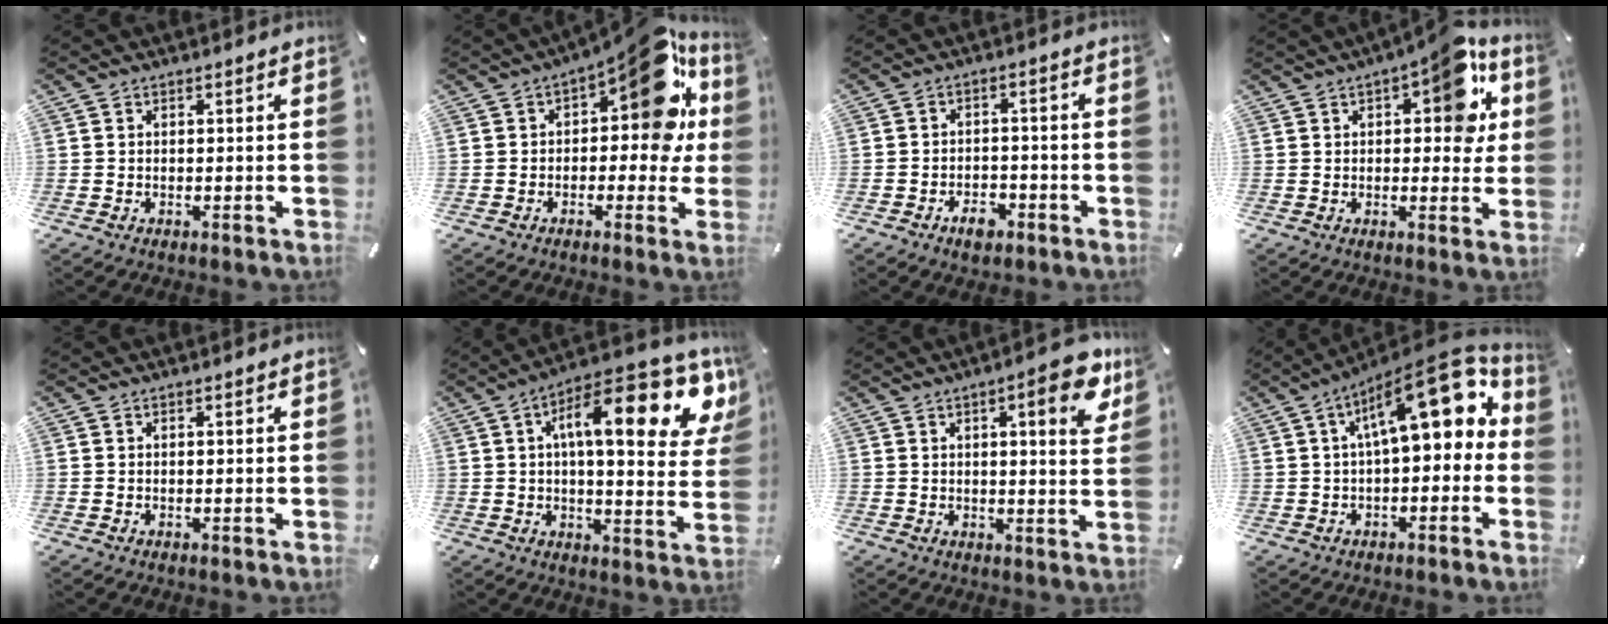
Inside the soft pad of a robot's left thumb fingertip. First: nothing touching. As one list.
[{"total": 18.8, "force": [7.0, 9.3, 14.8], "torque": [-0.183, -0.047, 0.111]}, {"total": 4.5, "force": [-2.8, 2.7, 2.2], "torque": [-0.042, 0.010, -0.050]}, {"total": 12.1, "force": [5.1, 5.8, 9.3], "torque": [-0.101, -0.027, 0.080]}, {"total": 0.0}, {"total": 19.5, "force": [8.0, 6.5, 16.6], "torque": [-0.249, -0.029, 0.117]}, {"total": 10.3, "force": [4.9, 2.7, 8.7], "torque": [-0.104, -0.027, 0.071]}, {"total": 16.5, "force": [5.9, 6.8, 13.8], "torque": [-0.202, -0.031, 0.096]}]